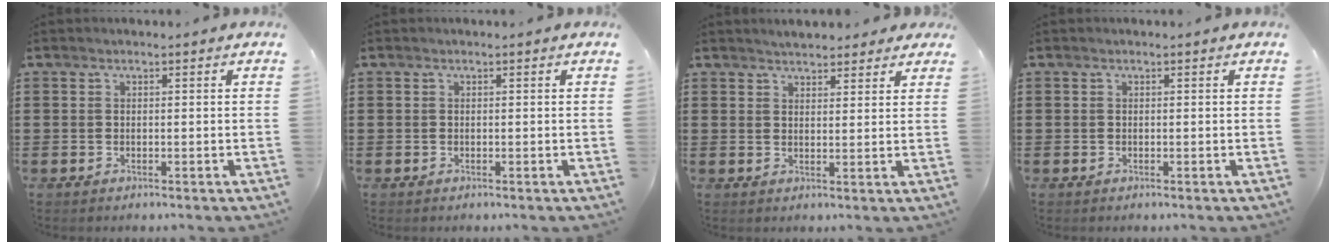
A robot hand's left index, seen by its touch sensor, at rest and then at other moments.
{"total": 0.0}
{"total": 2.9, "force": [2.8, 0.8, 0.3], "torque": [-0.014, -0.001, 0.053]}
{"total": 0.0}